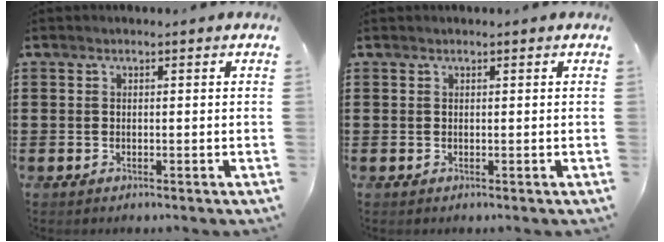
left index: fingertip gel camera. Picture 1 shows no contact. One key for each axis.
{"total": 0.0}